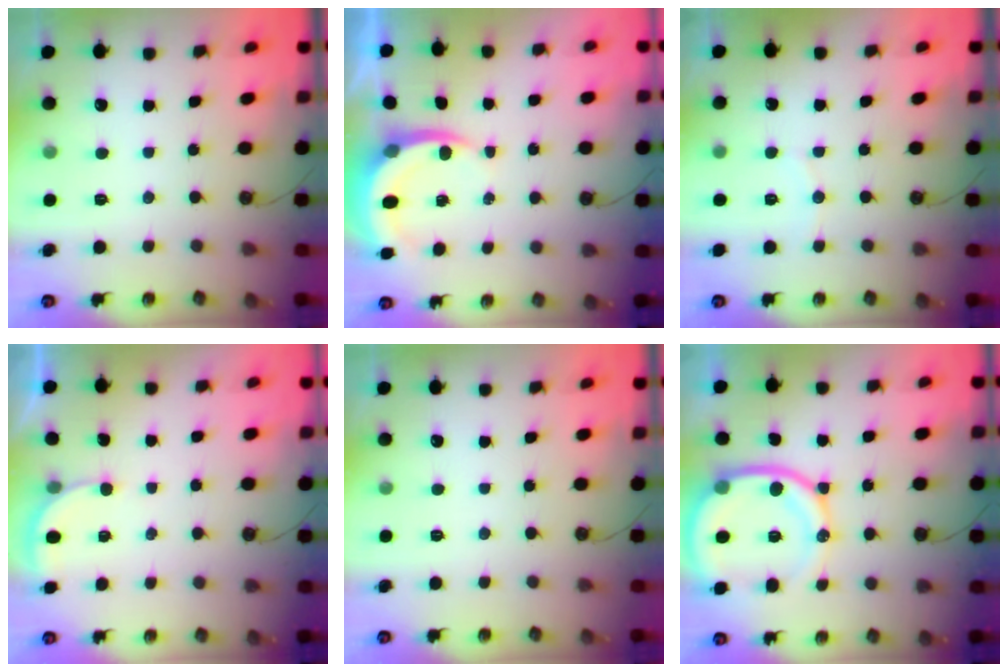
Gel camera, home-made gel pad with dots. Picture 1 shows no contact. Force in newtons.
{"total": 4.6, "press": 4.6, "slide": 0.2}
{"total": 3.7, "press": 3.6, "slide": 0.9}
{"total": 2.0, "press": 2.0, "slide": 0.1}
{"total": 0.0}
{"total": 15.9, "press": 15.8, "slide": 1.7}